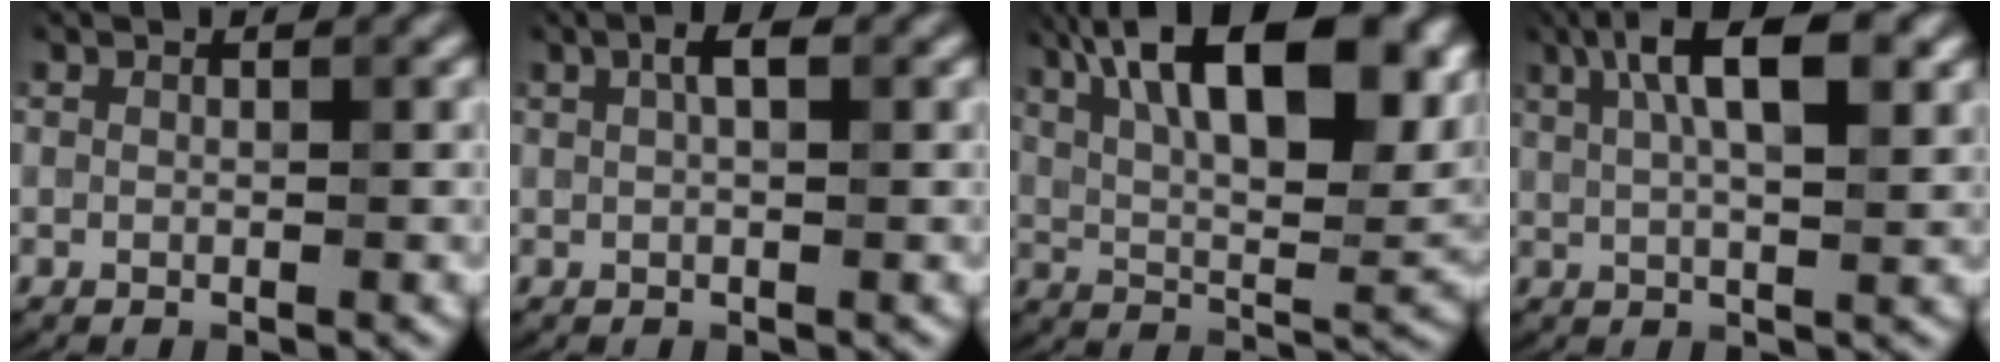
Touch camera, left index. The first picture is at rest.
{"total": 2.1, "force": [0.8, 0.6, 1.8], "torque": [-0.031, 0.007, 0.011]}
{"total": 17.5, "force": [8.2, 7.1, 13.8], "torque": [-0.188, 0.032, 0.118]}
{"total": 8.6, "force": [3.3, 2.9, 7.4], "torque": [-0.108, 0.023, 0.042]}